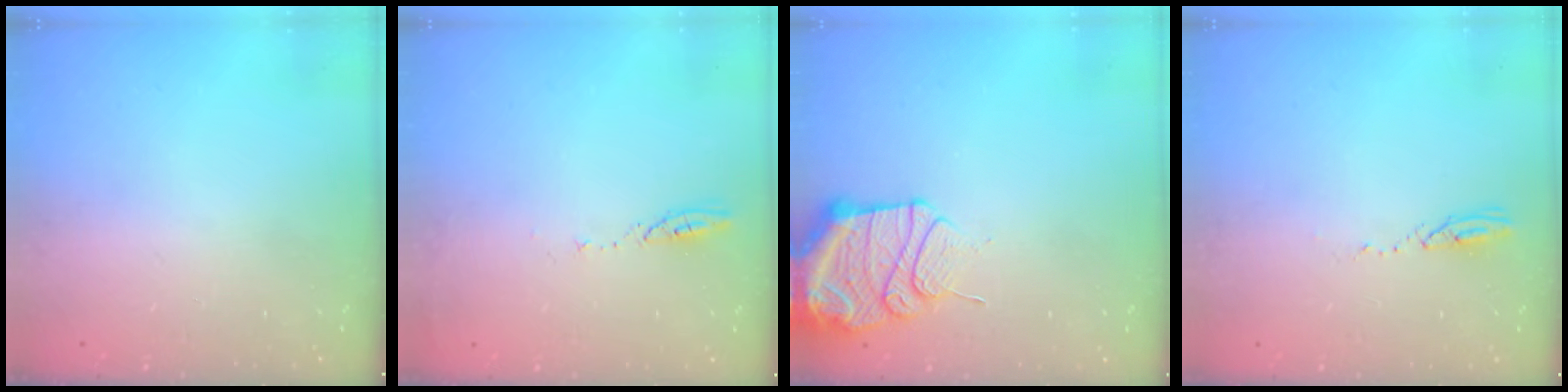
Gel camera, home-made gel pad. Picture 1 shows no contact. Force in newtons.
{"total": 4.6, "press": 4.6, "slide": 0.5}
{"total": 13.8, "press": 13.5, "slide": 2.9}
{"total": 3.7, "press": 3.7, "slide": 0.4}